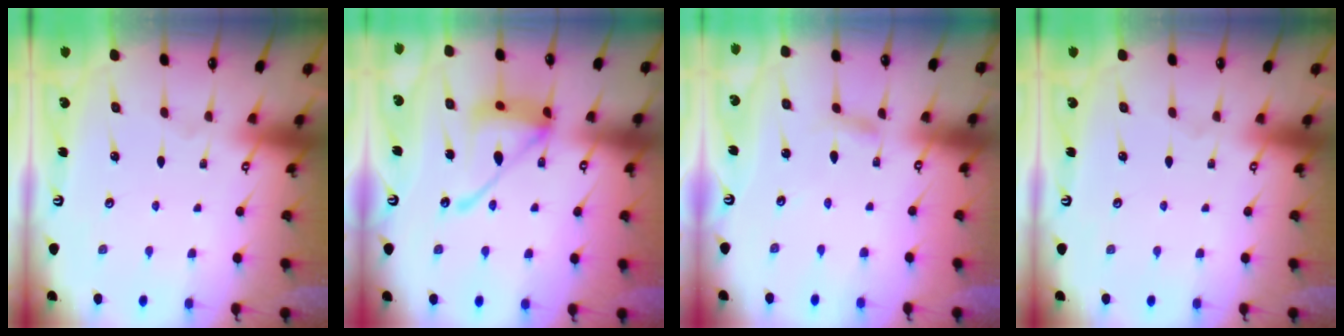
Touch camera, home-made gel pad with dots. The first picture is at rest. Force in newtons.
{"total": 16.8, "press": 16.7, "slide": 1.6}
{"total": 2.3, "press": 2.3, "slide": 0.3}
{"total": 0.0}